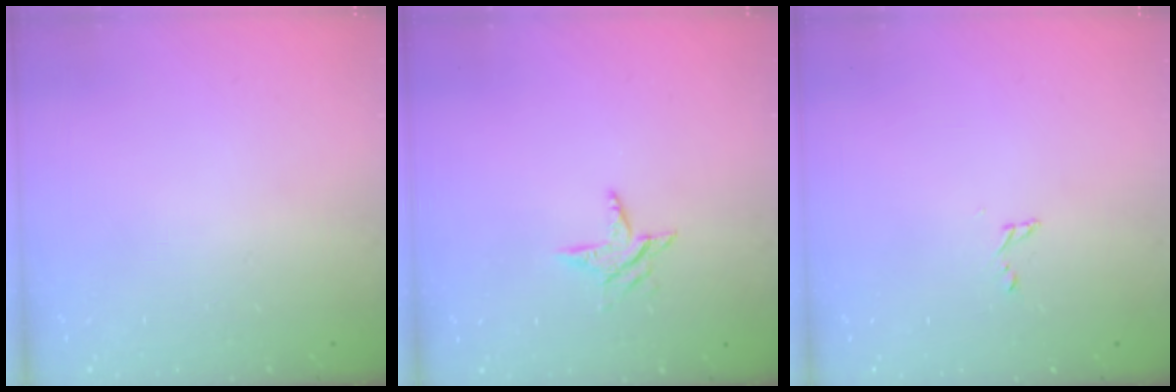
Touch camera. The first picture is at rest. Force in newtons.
{"total": 5.6, "press": 5.6, "slide": 0.4}
{"total": 2.5, "press": 2.5, "slide": 0.2}